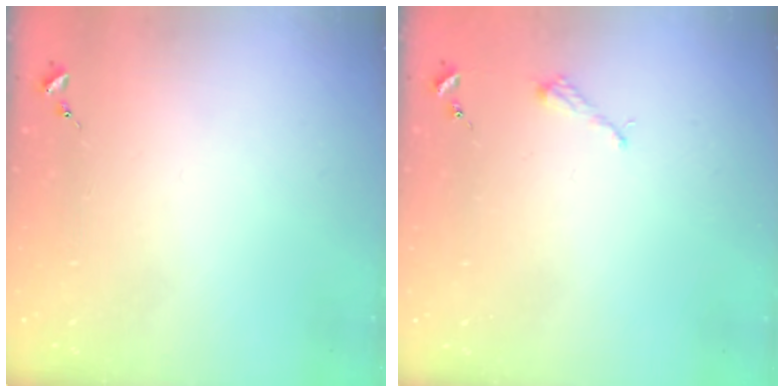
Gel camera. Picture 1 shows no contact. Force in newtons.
{"total": 2.2, "press": 2.2, "slide": 0.3}